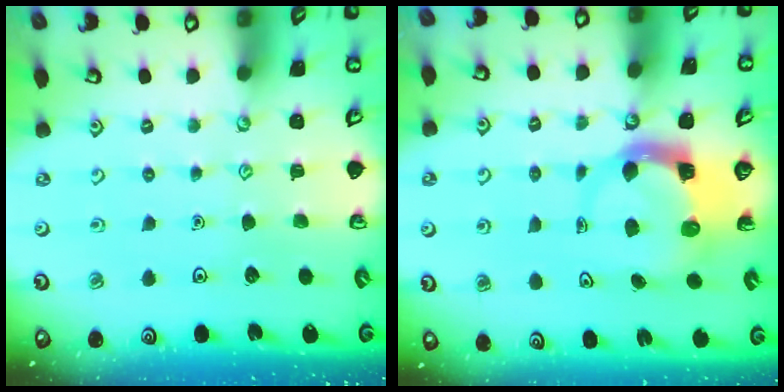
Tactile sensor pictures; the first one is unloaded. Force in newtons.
{"total": 4.0, "press": 3.9, "slide": 0.6}